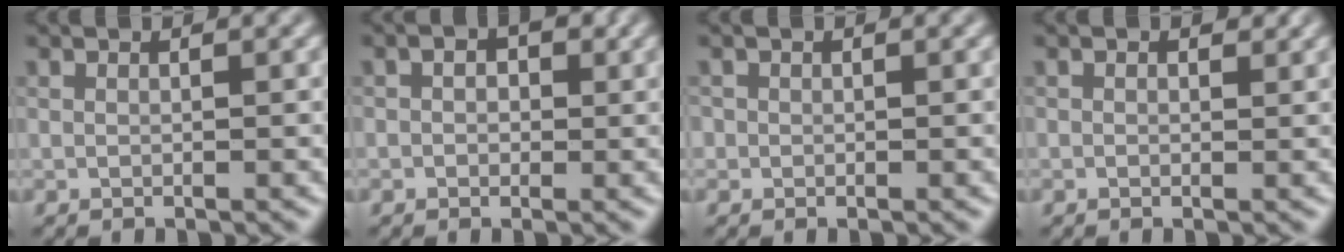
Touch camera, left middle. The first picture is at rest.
{"total": 1.5, "force": [-0.3, 1.2, 1.0], "torque": [-0.016, 0.011, -0.007]}
{"total": 0.8, "force": [-0.4, -0.3, -0.6], "torque": [0.001, 0.003, 0.002]}
{"total": 0.9, "force": [0.6, 0.5, 0.5], "torque": [-0.011, 0.004, 0.006]}